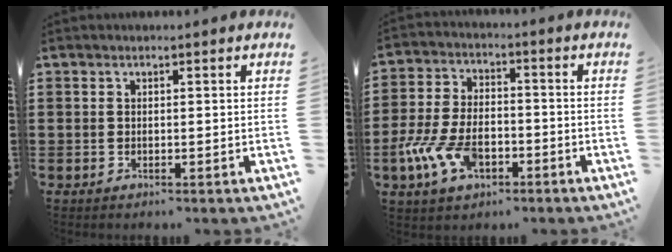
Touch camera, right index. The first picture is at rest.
{"total": 8.6, "force": [-3.5, 4.6, 6.3], "torque": [-0.153, -0.002, -0.067]}